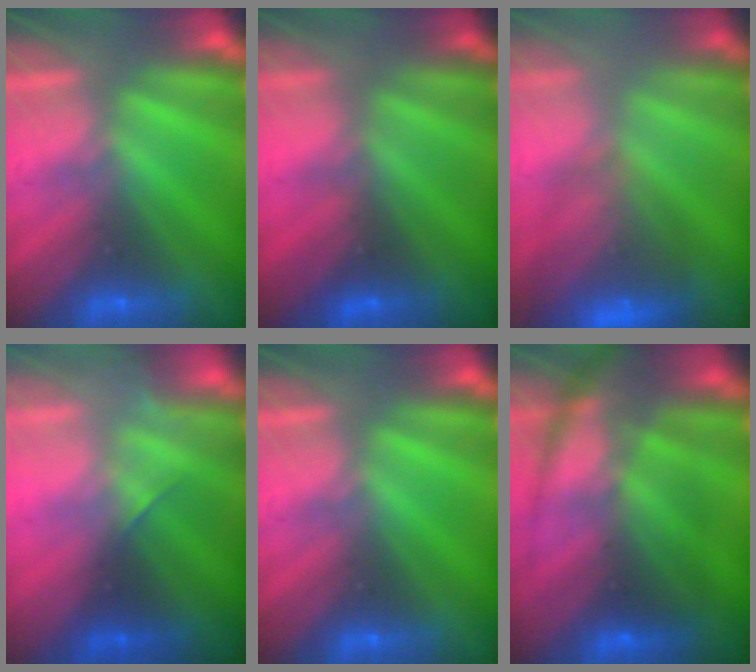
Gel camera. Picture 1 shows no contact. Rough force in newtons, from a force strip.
{"total": 4.8}
{"total": 9.4}
{"total": 1.9}
{"total": 0.0}
{"total": 7.4}